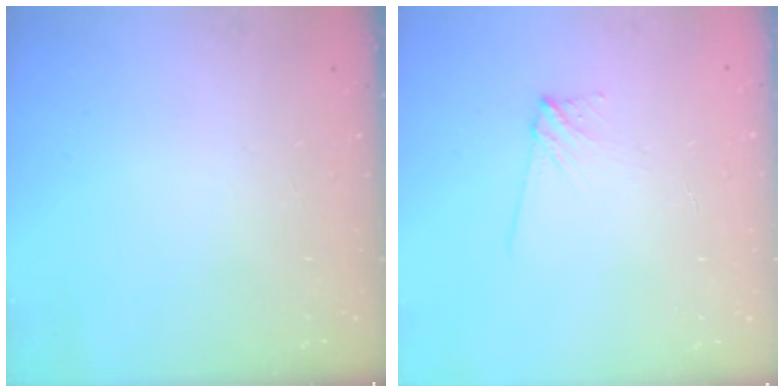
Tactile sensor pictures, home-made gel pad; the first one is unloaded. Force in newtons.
{"total": 4.1, "press": 4.1, "slide": 0.6}